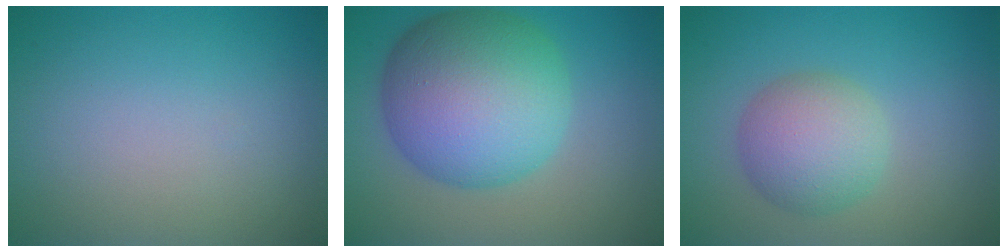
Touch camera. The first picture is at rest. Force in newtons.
{"total": 12.1, "press": 12.1, "slide": 0.1}
{"total": 4.7, "press": 4.7, "slide": 0.2}